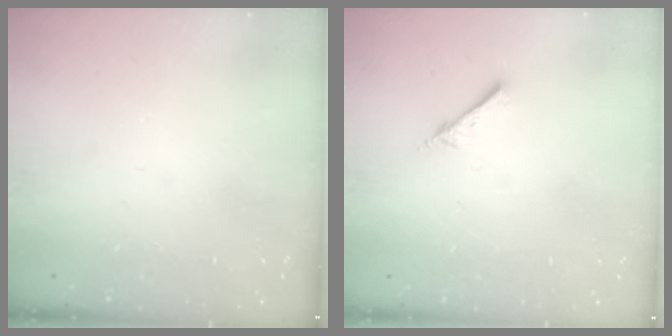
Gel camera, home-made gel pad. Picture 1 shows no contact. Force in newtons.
{"total": 2.6, "press": 2.6, "slide": 0.3}